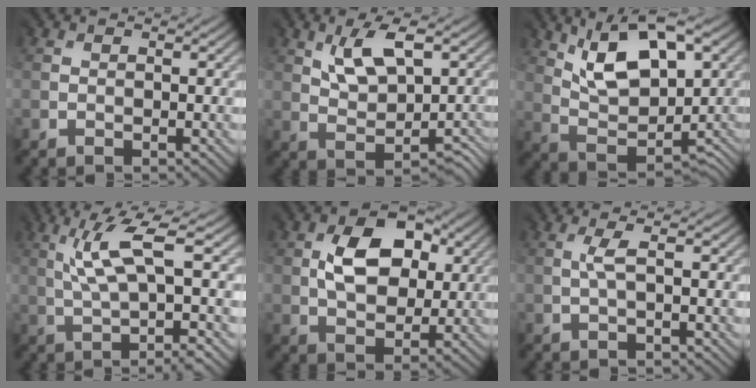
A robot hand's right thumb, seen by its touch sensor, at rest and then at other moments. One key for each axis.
{"total": 5.8, "fx": 2.9, "fy": 2.8, "fz": 4.2, "tx": -0.067, "ty": 0.009, "tz": 0.055}
{"total": 11.4, "fx": 6.4, "fy": 5.1, "fz": 7.9, "tx": -0.138, "ty": 0.005, "tz": 0.110}
{"total": 5.9, "fx": 1.7, "fy": 0.6, "fz": 5.7, "tx": -0.103, "ty": 0.011, "tz": 0.036}
{"total": 8.4, "fx": 2.8, "fy": 5.5, "fz": 5.6, "tx": -0.105, "ty": 0.006, "tz": 0.046}
{"total": 1.0, "fx": 0.5, "fy": -0.2, "fz": 0.9, "tx": -0.023, "ty": 0.007, "tz": 0.009}